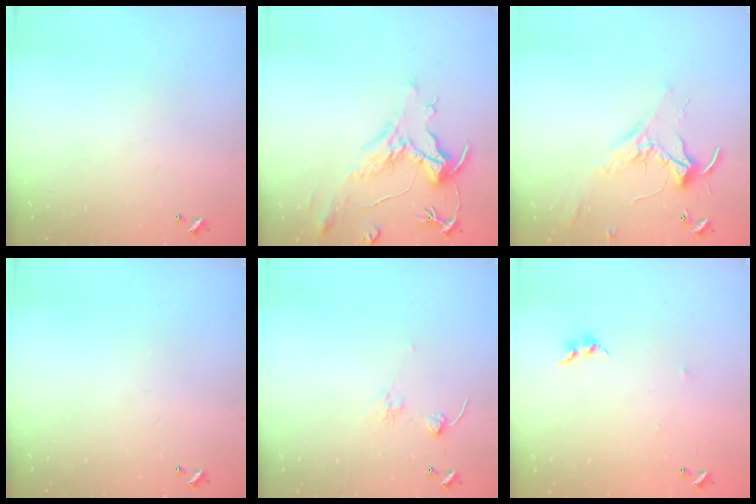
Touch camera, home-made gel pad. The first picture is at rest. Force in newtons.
{"total": 1.9, "press": 1.4, "slide": 1.2}
{"total": 2.3, "press": 2.3, "slide": 0.5}
{"total": 0.0}
{"total": 1.7, "press": 1.5, "slide": 0.7}
{"total": 6.2, "press": 6.2, "slide": 0.7}